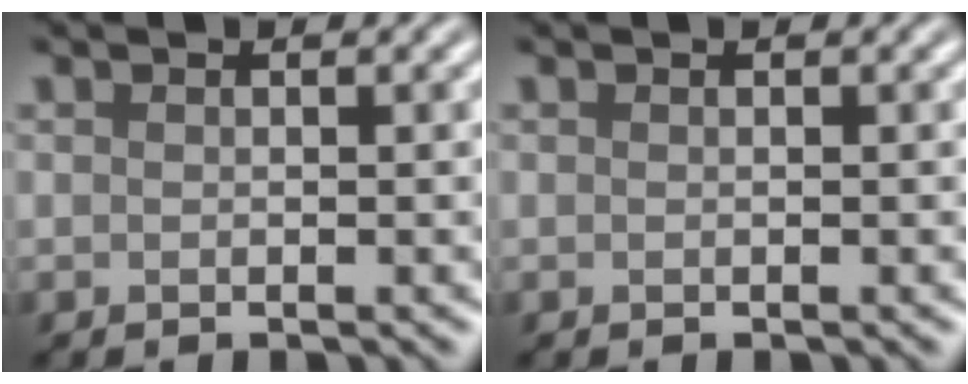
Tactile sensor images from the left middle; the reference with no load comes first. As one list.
[{"total": 0.0}]